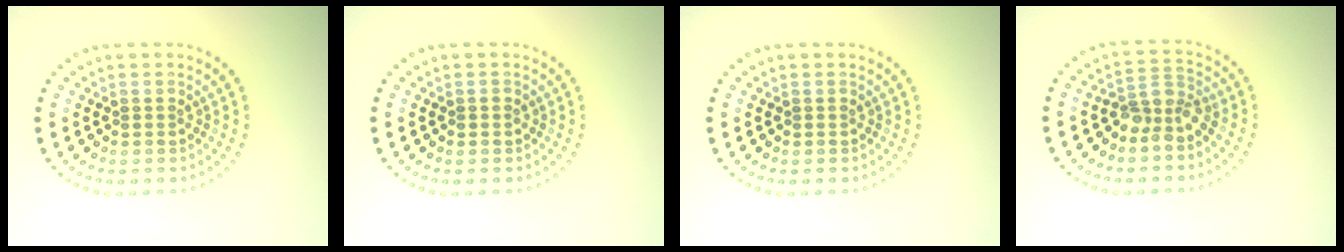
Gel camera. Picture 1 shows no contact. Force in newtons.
{"total": 0.6, "press": 0.5, "slide": 0.2}
{"total": 0.0}
{"total": 3.0, "press": 2.3, "slide": 1.9}